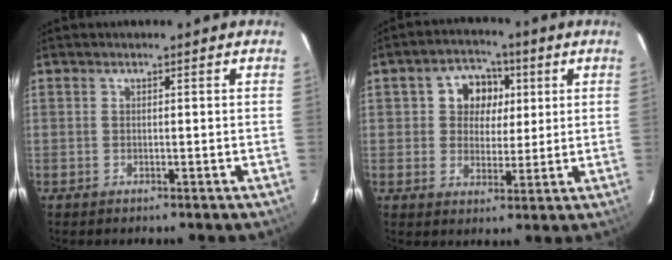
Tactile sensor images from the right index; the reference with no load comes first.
{"total": 7.8, "force": [1.9, 6.7, 3.5], "torque": [-0.065, 0.021, 0.030]}